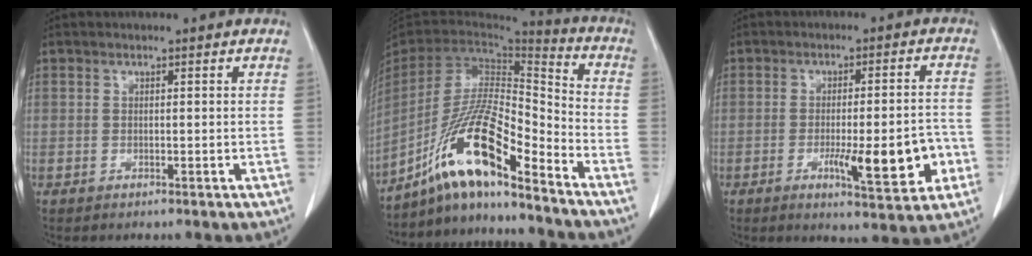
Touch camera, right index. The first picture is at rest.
{"total": 15.3, "force": [-10.8, 1.4, 10.7], "torque": [-0.206, 0.007, -0.199]}
{"total": 11.0, "force": [-3.4, 2.1, 10.2], "torque": [-0.140, 0.001, -0.040]}